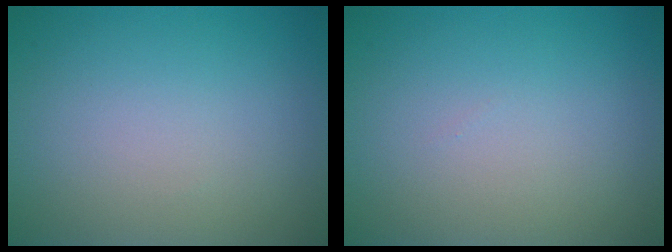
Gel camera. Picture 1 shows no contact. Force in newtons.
{"total": 0.0}